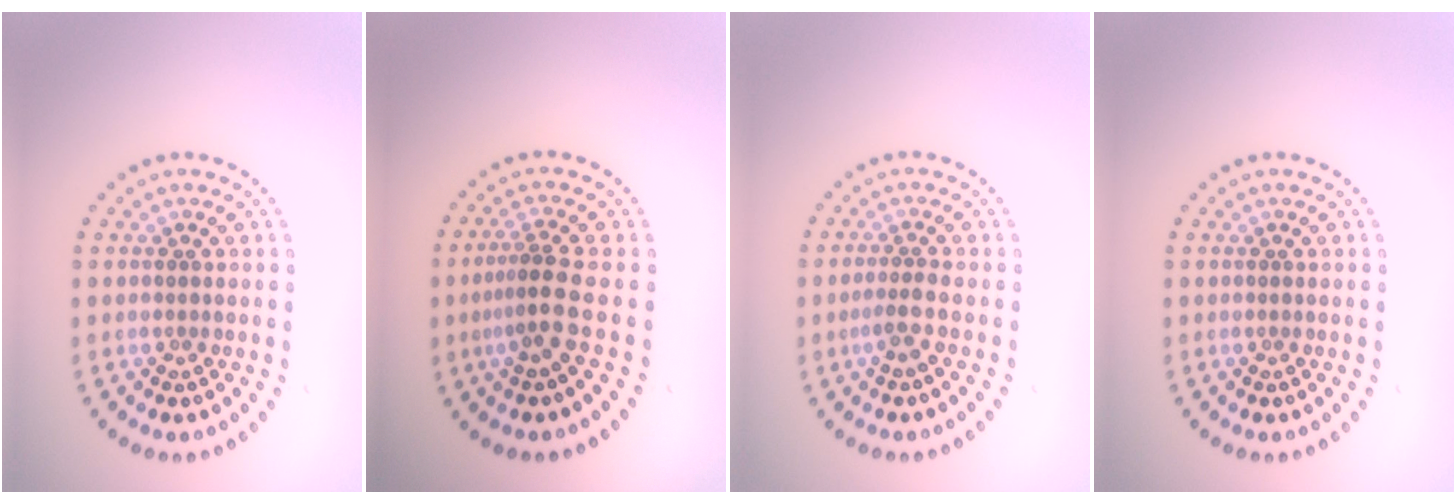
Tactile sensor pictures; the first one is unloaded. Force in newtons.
{"total": 2.8, "press": 1.8, "slide": 2.1}
{"total": 1.8, "press": 1.1, "slide": 1.3}
{"total": 0.0}